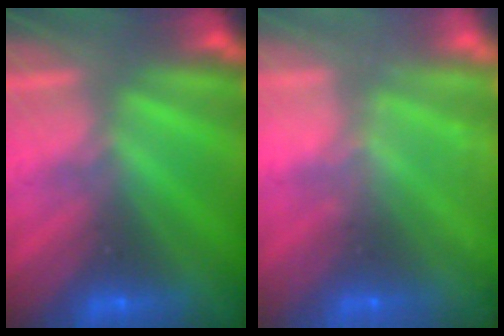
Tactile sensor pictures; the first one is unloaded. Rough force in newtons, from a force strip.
{"total": 8.4}